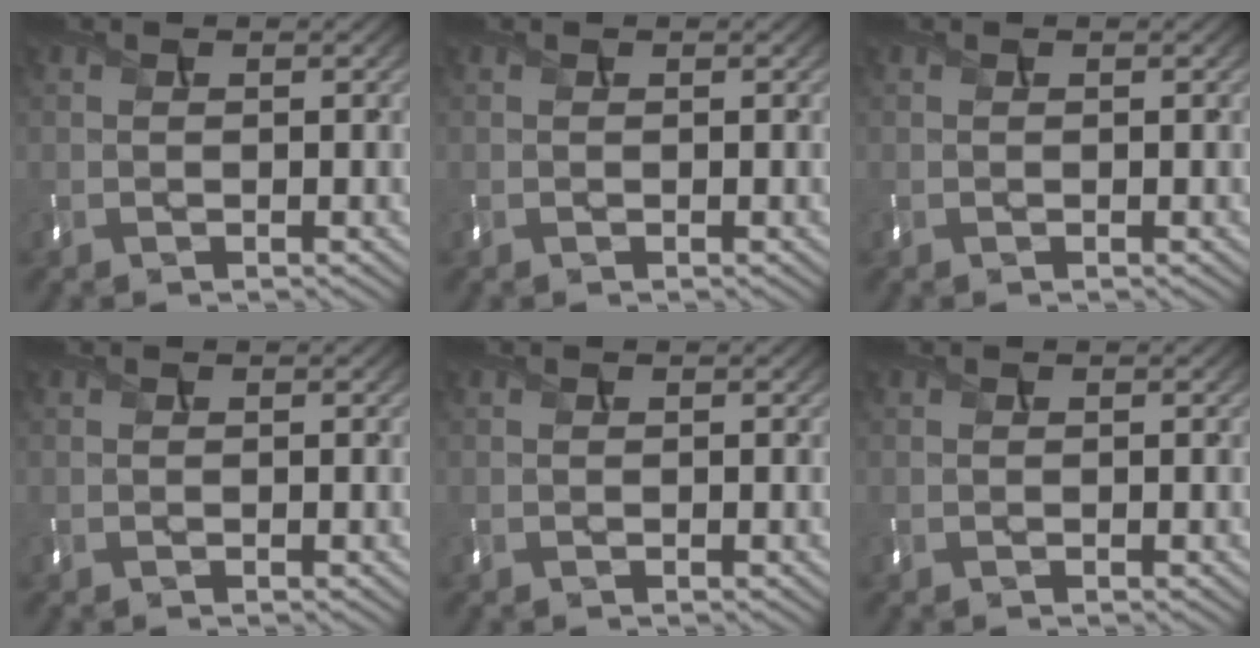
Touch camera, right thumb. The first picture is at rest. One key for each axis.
{"total": 0.0}
{"total": 0.0}
{"total": 0.0}
{"total": 0.0}
{"total": 0.0}